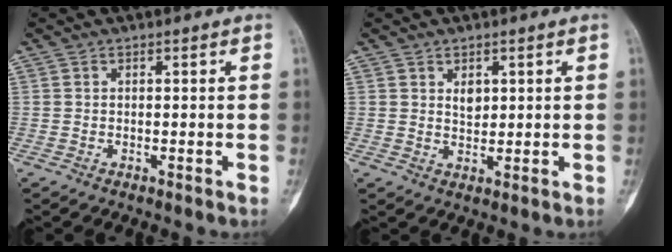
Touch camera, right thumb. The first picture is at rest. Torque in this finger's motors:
{"motor_torque": [-0.17, 0.17, 0.25, 0.06, 0.05]}